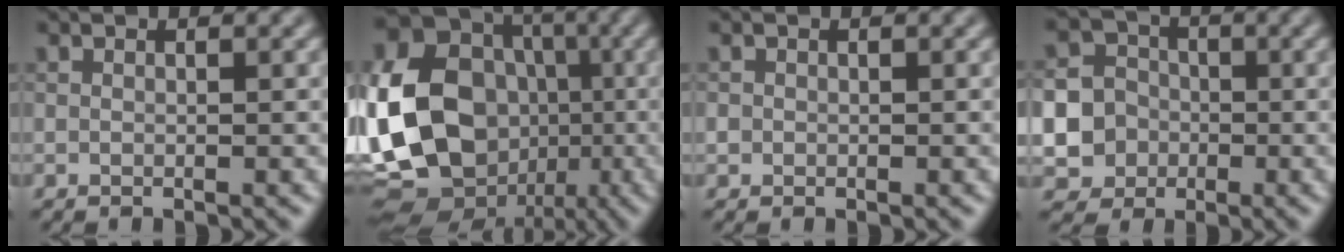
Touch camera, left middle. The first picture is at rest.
{"total": 18.6, "force": [-1.8, 15.6, 9.9], "torque": [-0.208, -0.007, -0.058]}
{"total": 0.6, "force": [-0.1, 0.6, 0.1], "torque": [0.002, -0.004, -0.004]}
{"total": 10.7, "force": [-3.0, 10.1, 2.2], "torque": [-0.073, -0.020, -0.076]}